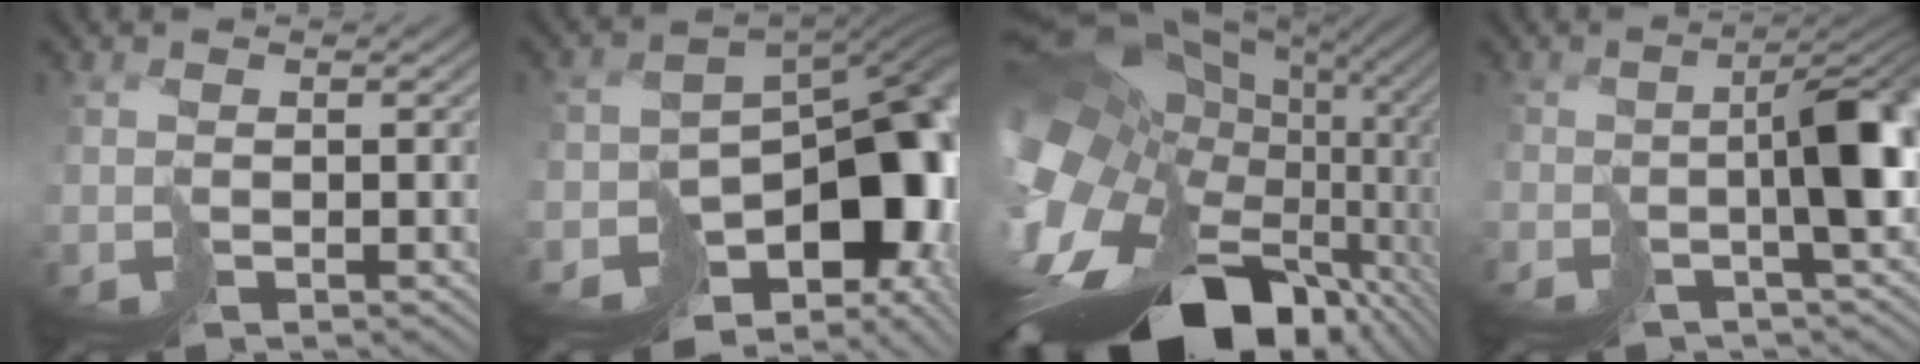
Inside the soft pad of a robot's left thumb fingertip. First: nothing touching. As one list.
[{"total": 15.1, "force": [-5.7, 9.1, 10.6], "torque": [-0.112, -0.042, -0.054]}, {"total": 18.6, "force": [-3.2, 12.5, 13.4], "torque": [-0.281, -0.021, -0.041]}, {"total": 5.2, "force": [-1.5, 1.1, 4.8], "torque": [-0.060, -0.001, -0.023]}]